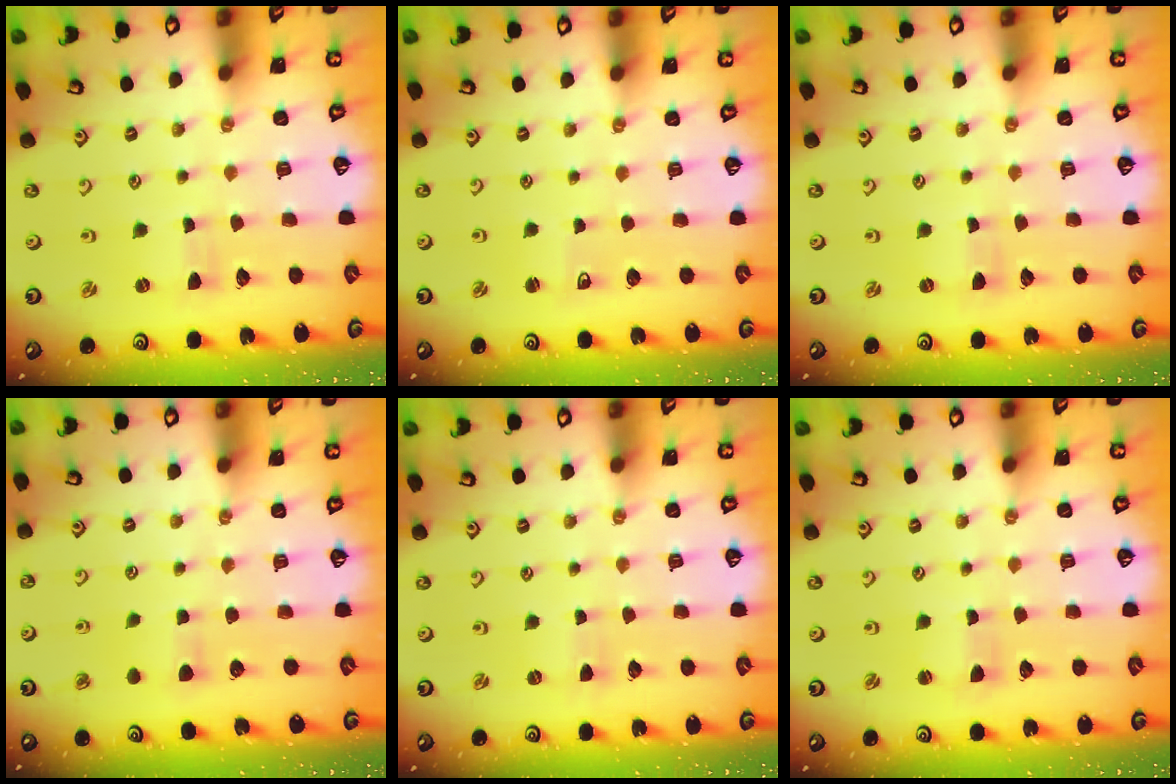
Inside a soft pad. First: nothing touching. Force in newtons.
{"total": 2.2, "press": 2.2, "slide": 0.3}
{"total": 0.0}
{"total": 4.6, "press": 4.5, "slide": 0.7}
{"total": 0.0}
{"total": 1.0, "press": 1.0, "slide": 0.2}